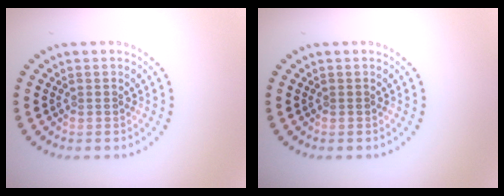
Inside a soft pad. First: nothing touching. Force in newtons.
{"total": 0.0}